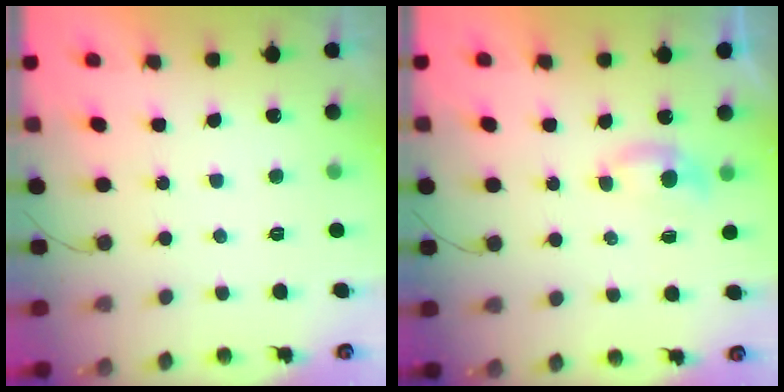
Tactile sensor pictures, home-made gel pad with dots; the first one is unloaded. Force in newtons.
{"total": 3.2, "press": 3.2, "slide": 0.4}